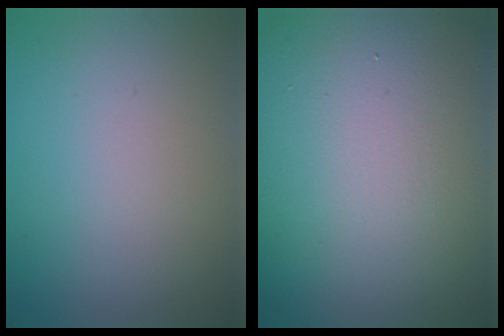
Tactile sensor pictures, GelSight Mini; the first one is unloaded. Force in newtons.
{"total": 22.7, "press": 22.7, "slide": 1.2}